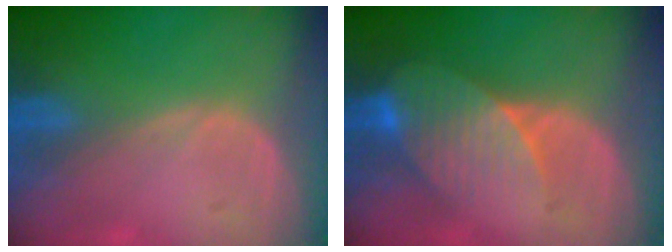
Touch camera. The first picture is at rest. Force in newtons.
{"total": 8.3, "press": 7.3, "slide": 3.9}